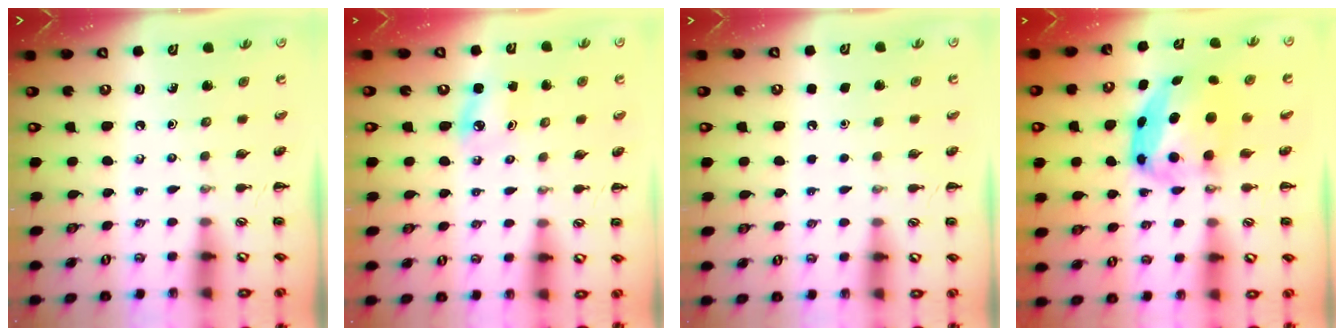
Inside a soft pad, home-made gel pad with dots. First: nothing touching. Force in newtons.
{"total": 3.8, "press": 3.7, "slide": 0.8}
{"total": 1.7, "press": 1.6, "slide": 0.1}
{"total": 5.5, "press": 5.5, "slide": 0.5}